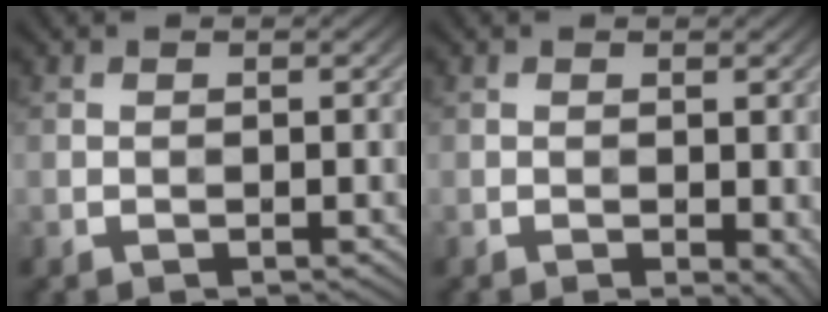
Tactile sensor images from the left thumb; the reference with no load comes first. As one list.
[{"total": 2.4, "force": [-0.7, 1.3, 2.0], "torque": [-0.023, -0.007, -0.006]}]